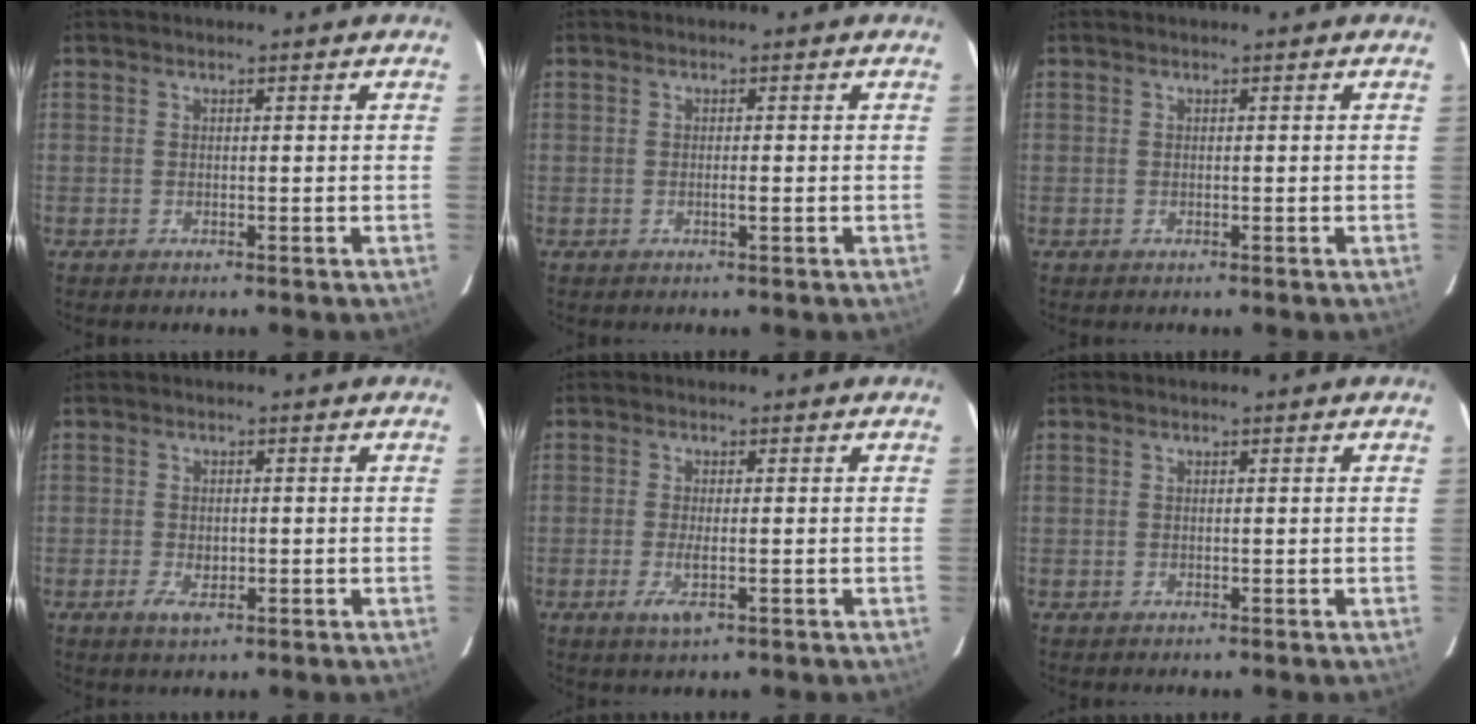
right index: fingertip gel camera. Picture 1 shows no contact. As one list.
[{"total": 0.7, "force": [-0.2, -0.1, 0.7], "torque": [-0.015, 0.000, -0.003]}, {"total": 0.0}, {"total": 2.5, "force": [-0.9, 1.3, 2.0], "torque": [-0.037, 0.001, -0.010]}, {"total": 2.9, "force": [-1.1, 0.5, 2.6], "torque": [-0.052, -0.006, -0.016]}, {"total": 0.0}]